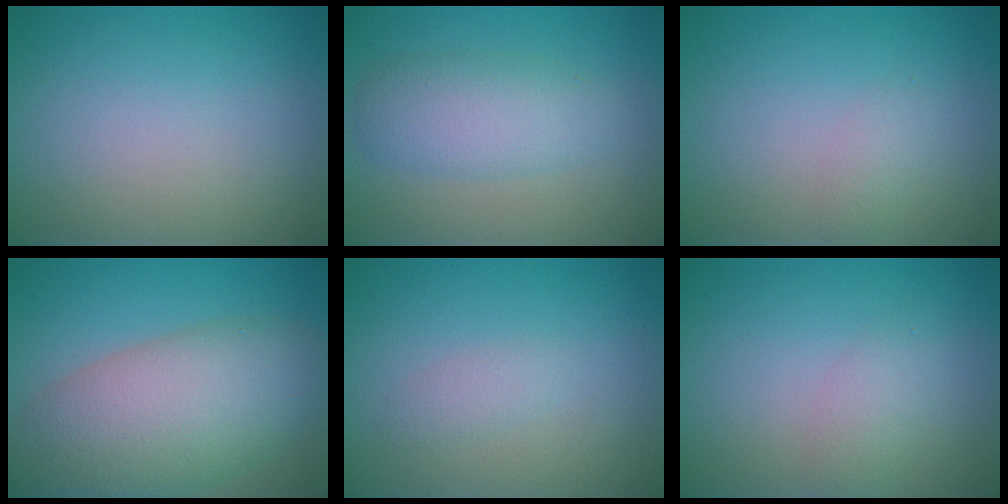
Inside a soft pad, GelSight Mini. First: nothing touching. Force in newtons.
{"total": 4.1, "press": 4.1, "slide": 0.1}
{"total": 1.1, "press": 1.1, "slide": 0.1}
{"total": 10.6, "press": 10.6, "slide": 0.3}
{"total": 1.2, "press": 1.2, "slide": 0.1}
{"total": 1.9, "press": 1.9, "slide": 0.1}